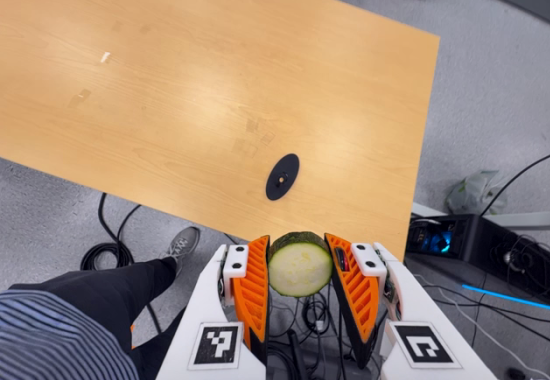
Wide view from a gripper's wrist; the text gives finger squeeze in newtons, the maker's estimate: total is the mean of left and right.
{"total": 14.0, "left": 13.8, "right": 14.1}